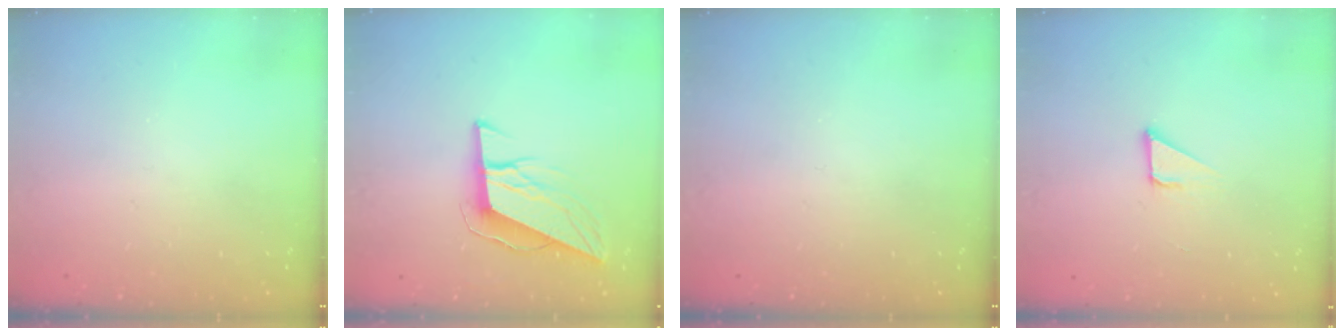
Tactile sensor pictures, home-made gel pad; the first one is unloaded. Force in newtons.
{"total": 9.9, "press": 9.6, "slide": 2.3}
{"total": 0.0}
{"total": 2.1, "press": 2.1, "slide": 0.0}